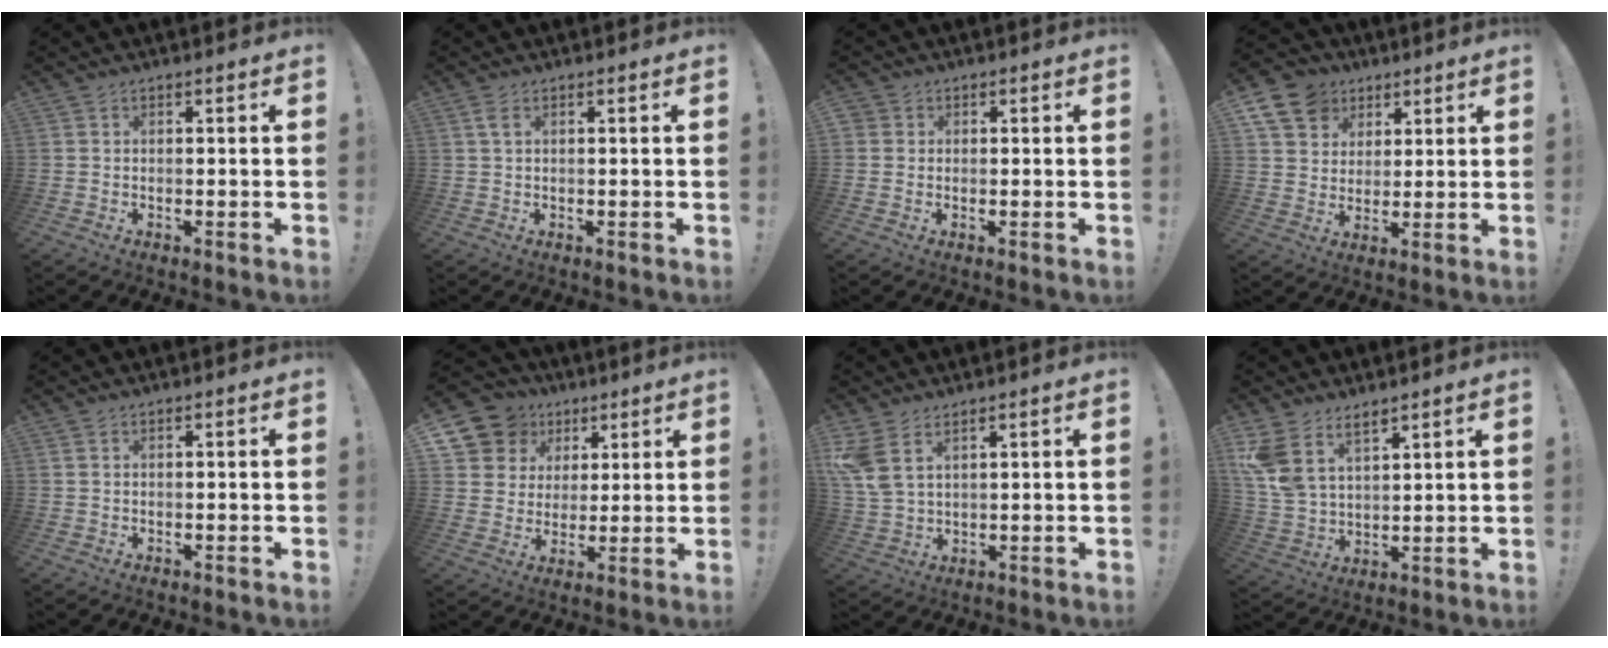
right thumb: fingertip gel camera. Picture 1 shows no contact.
{"total": 2.2, "force": [0.9, 0.9, 1.8], "torque": [-0.039, 0.003, 0.015]}
{"total": 1.6, "force": [0.7, 1.4, 0.3], "torque": [0.000, 0.001, 0.011]}
{"total": 12.9, "force": [6.5, 10.2, 4.5], "torque": [-0.074, -0.034, 0.131]}
{"total": 0.8, "force": [0.5, 0.4, 0.5], "torque": [-0.008, 0.000, 0.009]}
{"total": 12.1, "force": [5.8, 10.1, 3.2], "torque": [-0.054, -0.033, 0.123]}
{"total": 7.9, "force": [4.7, 4.1, 4.9], "torque": [-0.104, -0.020, 0.092]}
{"total": 10.7, "force": [7.5, 6.1, 4.7], "torque": [-0.110, -0.038, 0.150]}